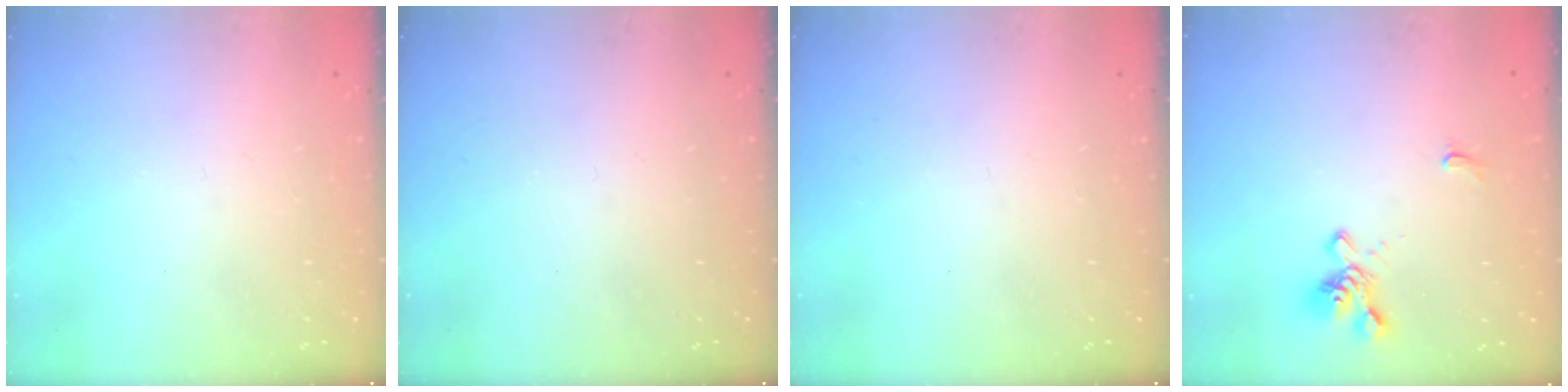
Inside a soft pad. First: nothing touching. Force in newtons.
{"total": 0.0}
{"total": 0.0}
{"total": 1.6, "press": 1.0, "slide": 1.2}